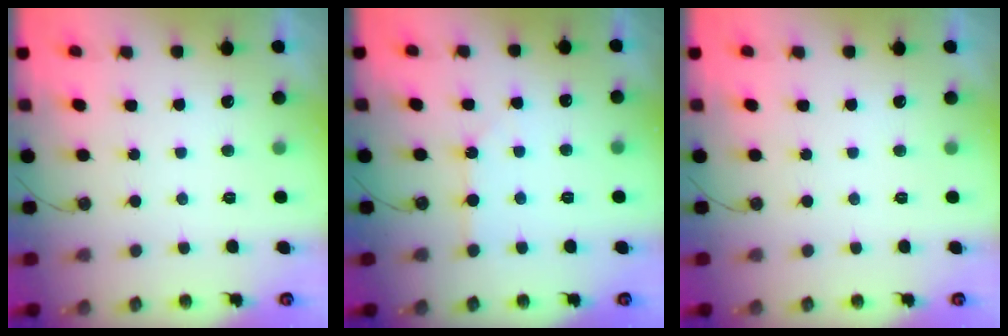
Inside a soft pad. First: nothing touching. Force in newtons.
{"total": 2.1, "press": 2.1, "slide": 0.3}
{"total": 0.0}